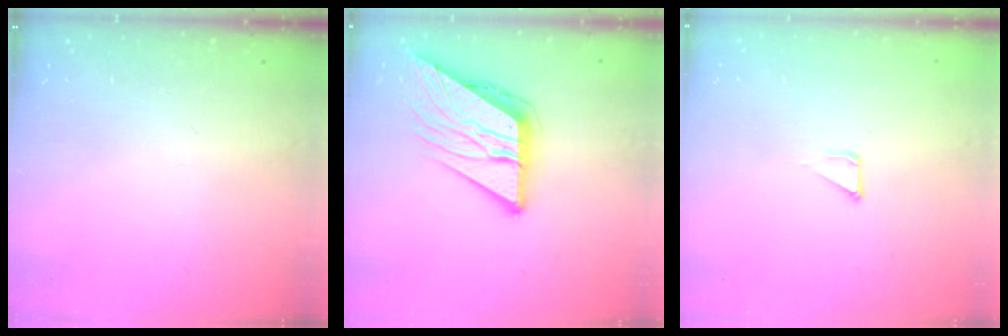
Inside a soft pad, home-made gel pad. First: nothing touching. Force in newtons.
{"total": 12.8, "press": 12.7, "slide": 1.5}
{"total": 1.2, "press": 1.2, "slide": 0.0}